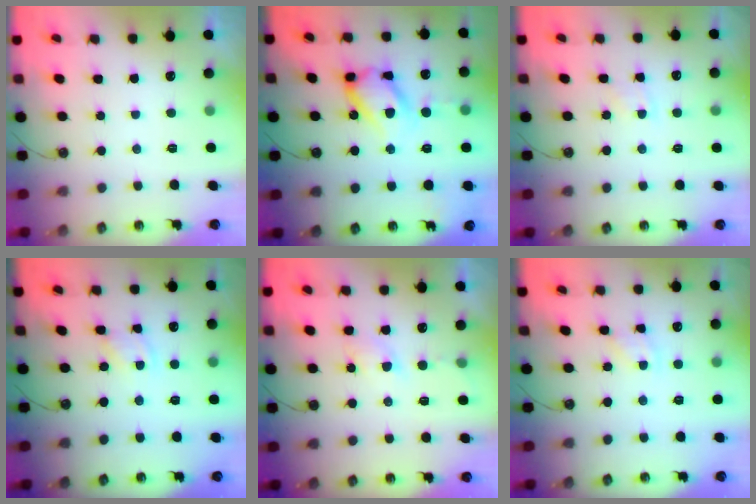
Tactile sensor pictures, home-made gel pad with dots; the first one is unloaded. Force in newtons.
{"total": 15.8, "press": 15.8, "slide": 1.4}
{"total": 5.6, "press": 5.6, "slide": 0.7}
{"total": 2.9, "press": 2.8, "slide": 0.5}
{"total": 3.9, "press": 3.9, "slide": 0.4}
{"total": 2.6, "press": 2.6, "slide": 0.4}